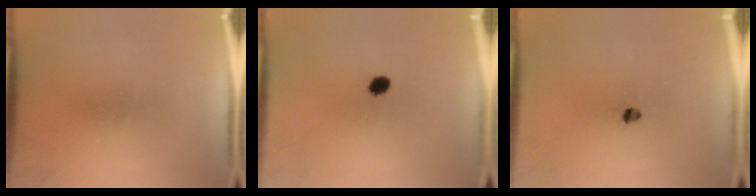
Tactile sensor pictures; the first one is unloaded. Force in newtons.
{"total": 2.8}
{"total": 1.4}